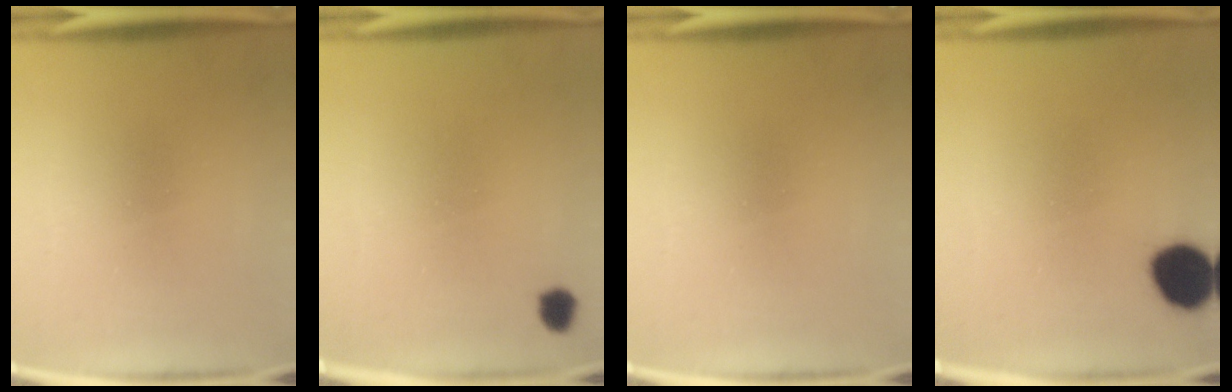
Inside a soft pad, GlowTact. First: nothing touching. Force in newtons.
{"total": 3.9}
{"total": 0.0}
{"total": 10.3}